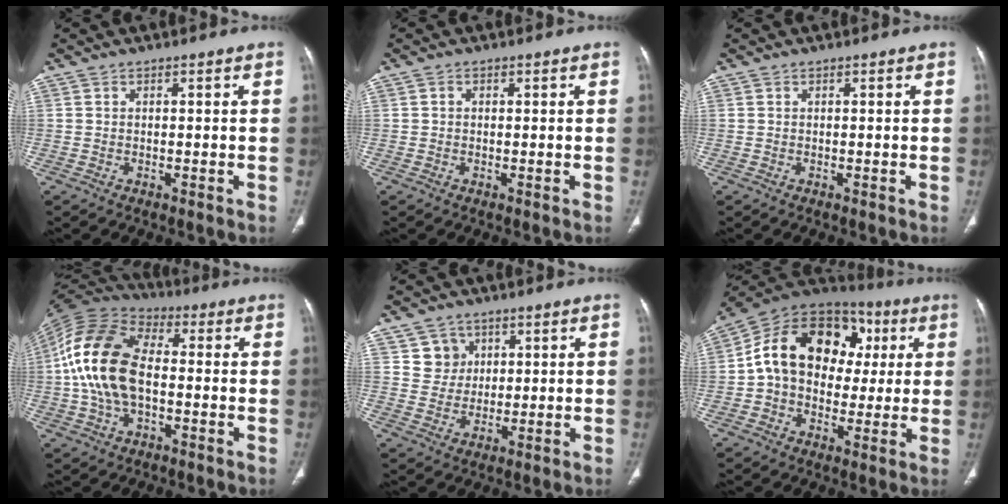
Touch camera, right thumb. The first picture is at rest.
{"total": 0.6, "force": [0.1, 0.5, 0.3], "torque": [-0.001, 0.001, 0.000]}
{"total": 0.0}
{"total": 17.2, "force": [-0.7, 10.2, 13.8], "torque": [-0.279, 0.031, -0.021]}
{"total": 4.9, "force": [2.0, 4.4, 0.5], "torque": [0.017, -0.008, 0.035]}
{"total": 20.4, "force": [2.9, 15.3, 13.2], "torque": [-0.183, 0.042, 0.039]}